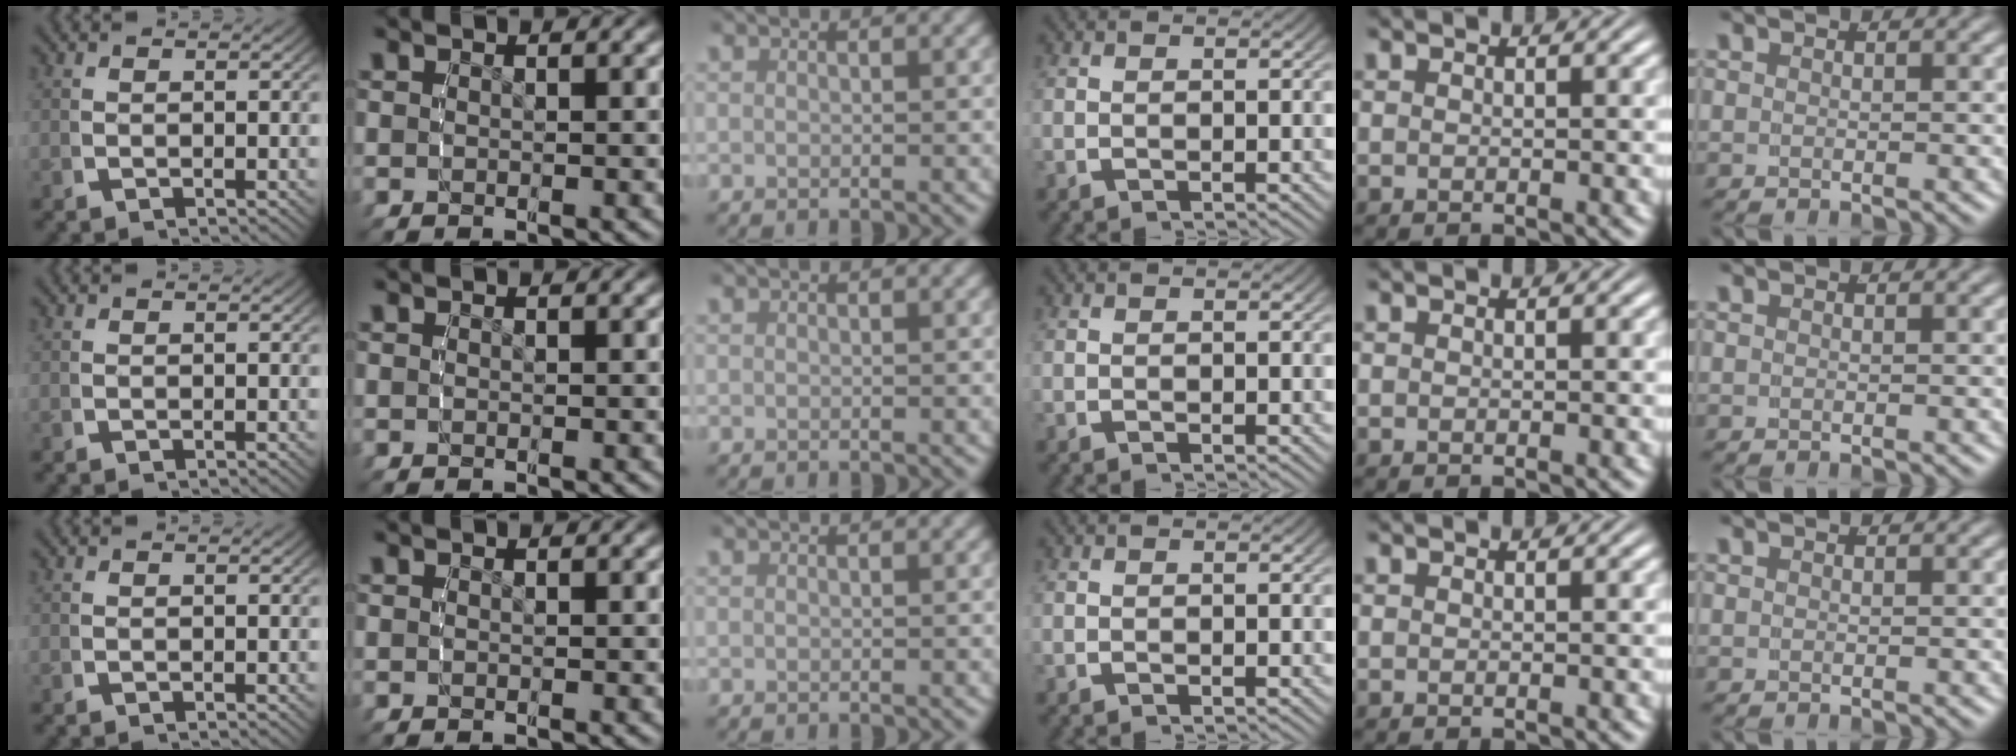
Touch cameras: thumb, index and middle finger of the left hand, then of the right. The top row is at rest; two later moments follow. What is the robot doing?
{"motion": "reach", "object": "router"}